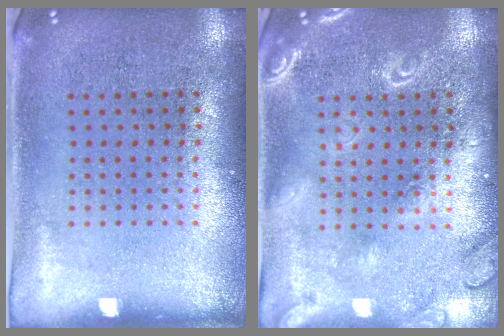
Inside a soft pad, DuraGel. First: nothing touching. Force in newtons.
{"total": 1.9, "press": 1.9, "slide": 0.2}